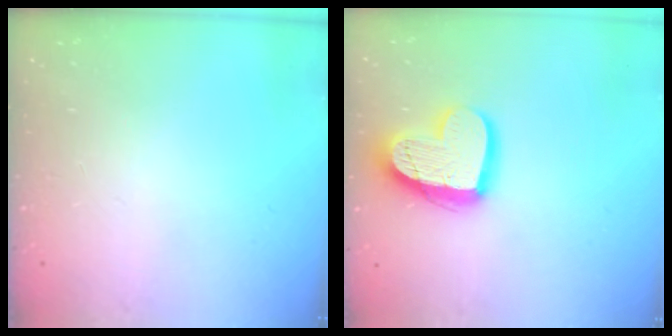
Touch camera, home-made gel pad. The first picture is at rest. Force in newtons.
{"total": 17.8, "press": 17.7, "slide": 1.4}